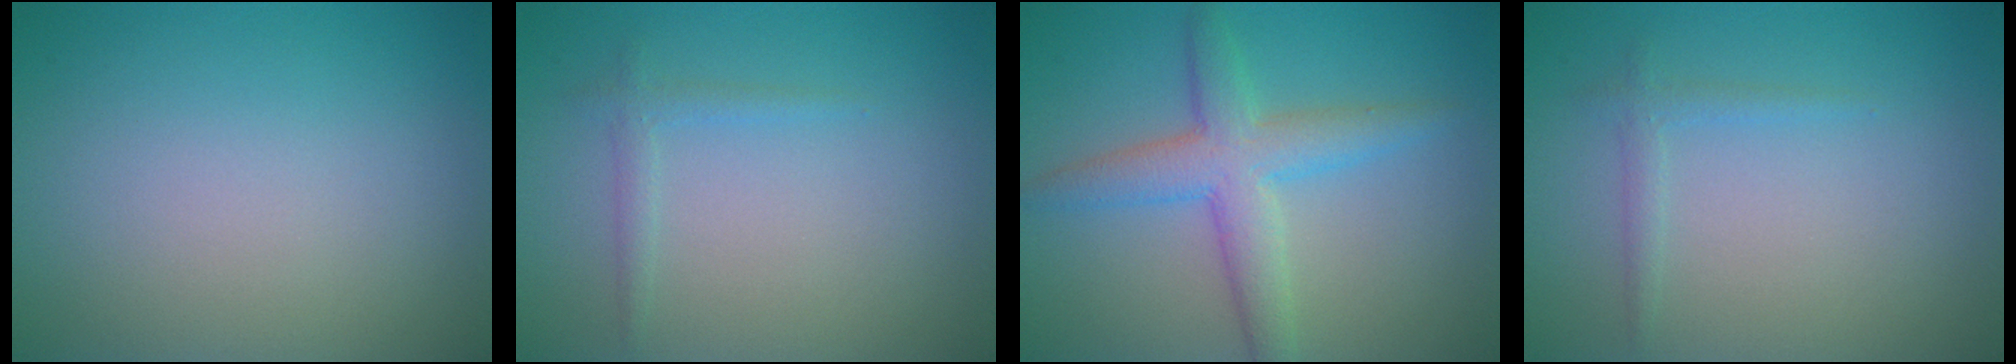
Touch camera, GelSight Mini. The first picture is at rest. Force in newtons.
{"total": 1.1, "press": 1.1, "slide": 0.1}
{"total": 4.7, "press": 4.7, "slide": 0.1}
{"total": 1.1, "press": 1.1, "slide": 0.1}